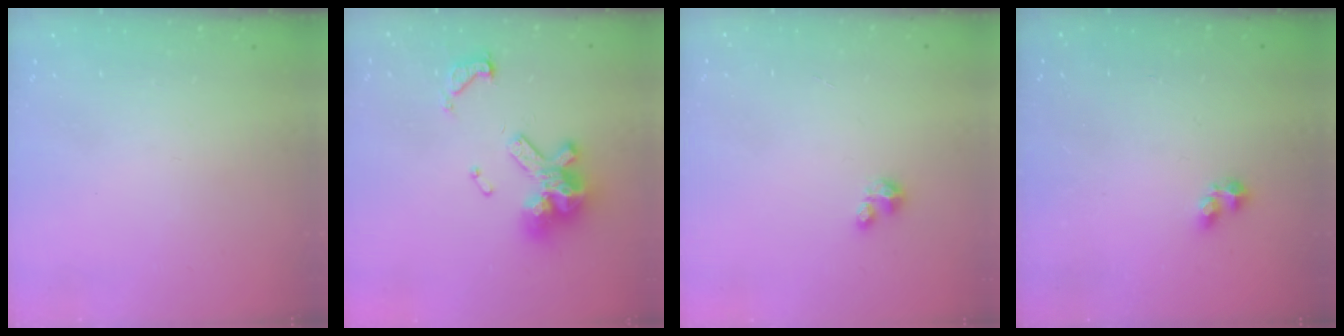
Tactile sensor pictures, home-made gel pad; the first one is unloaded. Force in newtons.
{"total": 14.3, "press": 14.2, "slide": 1.7}
{"total": 2.5, "press": 2.5, "slide": 0.3}
{"total": 2.8, "press": 2.7, "slide": 0.5}